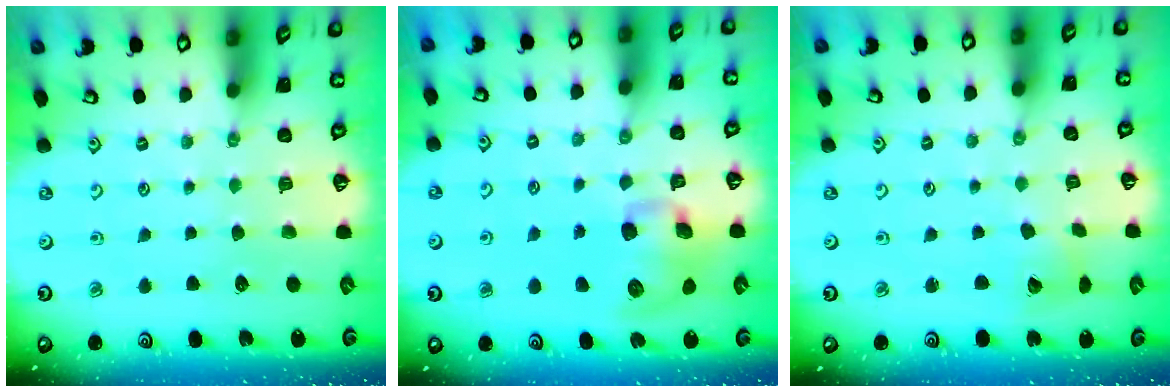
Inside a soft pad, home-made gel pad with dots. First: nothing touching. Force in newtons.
{"total": 11.7, "press": 11.6, "slide": 1.8}
{"total": 5.6, "press": 5.5, "slide": 0.7}